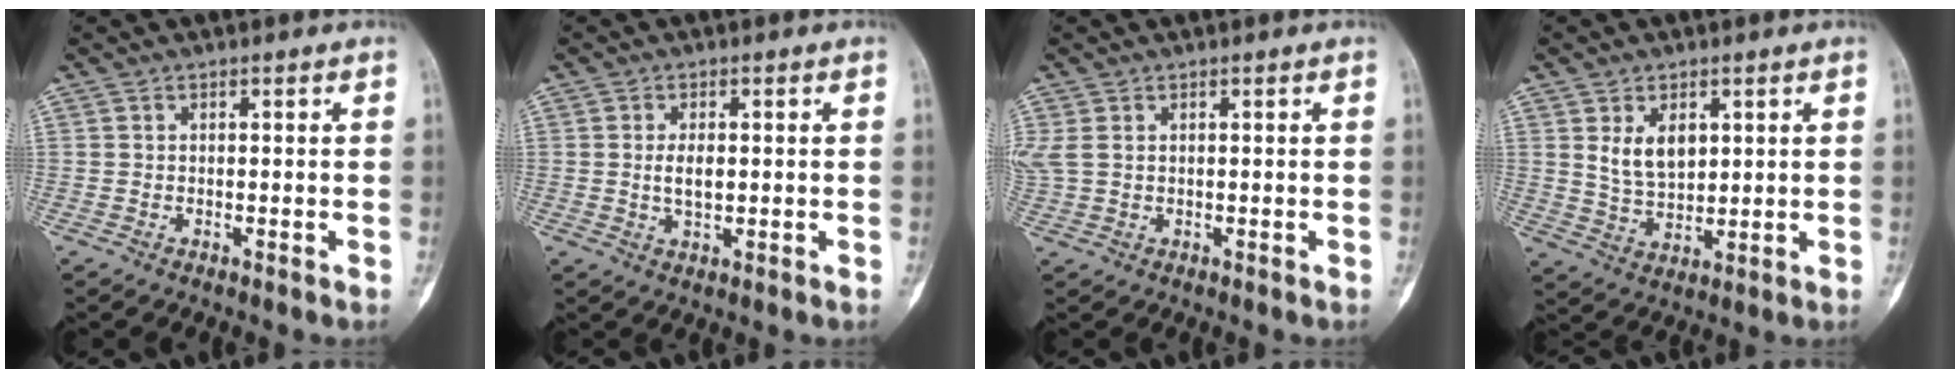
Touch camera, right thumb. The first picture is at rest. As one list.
[{"total": 3.5, "force": [0.2, 1.8, 3.0], "torque": [-0.049, -0.002, 0.005]}, {"total": 2.8, "force": [0.7, 1.8, 2.1], "torque": [-0.075, 0.009, 0.020]}, {"total": 6.8, "force": [2.4, 4.2, 4.7], "torque": [-0.065, -0.019, 0.052]}]